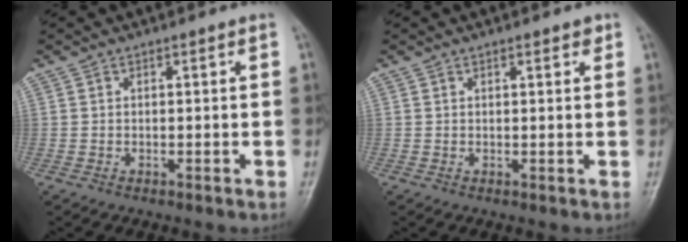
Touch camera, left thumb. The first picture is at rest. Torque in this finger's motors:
{"motor_torque": [-0.24, 0.12, -0.20, -0.21, 0.00]}